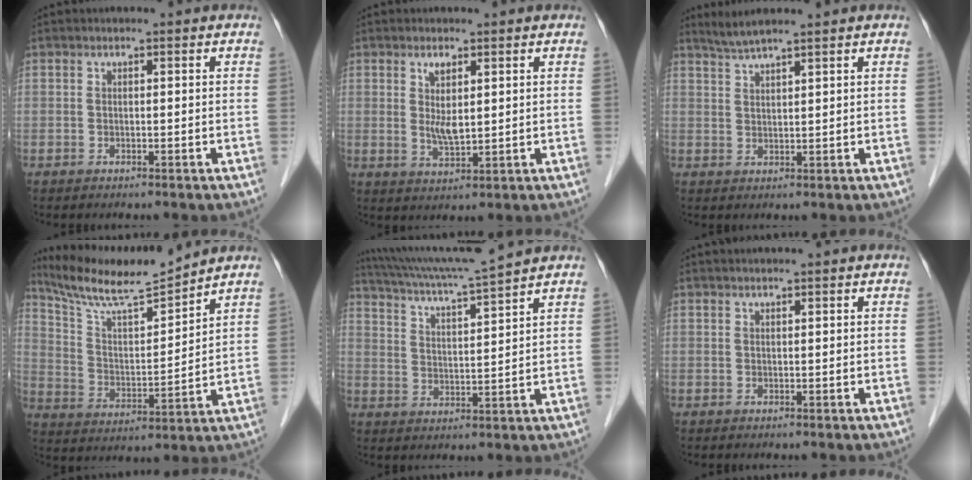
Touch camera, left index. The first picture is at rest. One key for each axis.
{"total": 3.6, "fx": 1.0, "fy": 0.9, "fz": 3.3, "tx": -0.066, "ty": -0.002, "tz": 0.023}
{"total": 4.0, "fx": 3.5, "fy": -0.7, "fz": 1.8, "tx": -0.039, "ty": 0.014, "tz": 0.071}
{"total": 11.8, "fx": 11.1, "fy": -0.1, "fz": 4.0, "tx": -0.083, "ty": 0.002, "tz": 0.208}
{"total": 11.9, "fx": 10.8, "fy": -2.7, "fz": 4.1, "tx": -0.084, "ty": -0.006, "tz": 0.184}
{"total": 1.4, "fx": 1.2, "fy": -0.2, "fz": 0.7, "tx": -0.007, "ty": 0.013, "tz": 0.023}